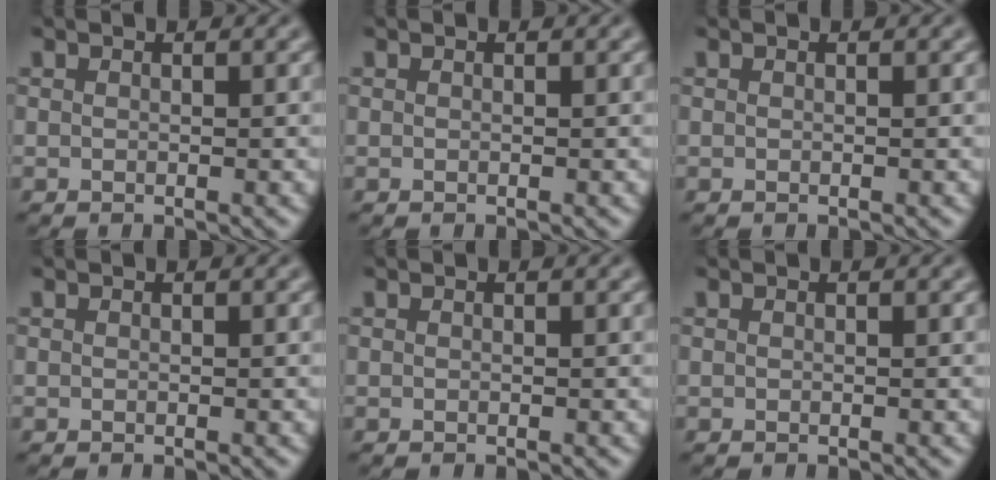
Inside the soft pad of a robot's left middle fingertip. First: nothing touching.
{"total": 0.0}
{"total": 0.0}
{"total": 0.0}
{"total": 0.0}
{"total": 0.0}